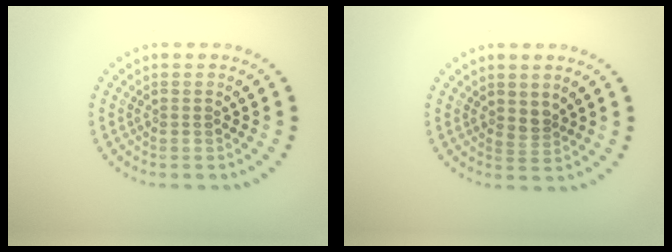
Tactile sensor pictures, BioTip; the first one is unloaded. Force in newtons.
{"total": 1.4, "press": 1.1, "slide": 0.8}